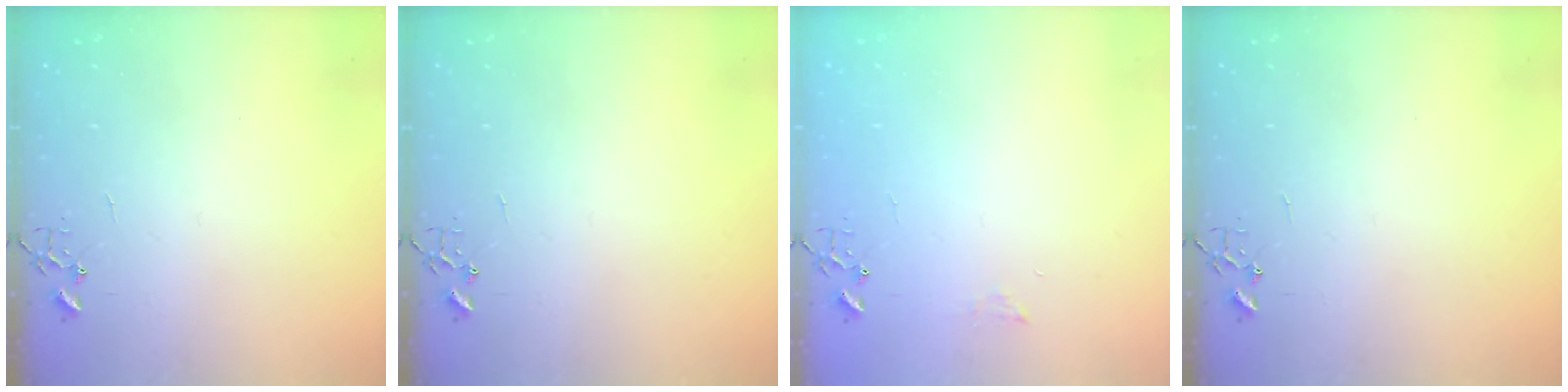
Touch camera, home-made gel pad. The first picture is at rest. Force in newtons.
{"total": 0.0}
{"total": 6.3, "press": 6.3, "slide": 0.7}
{"total": 0.0}